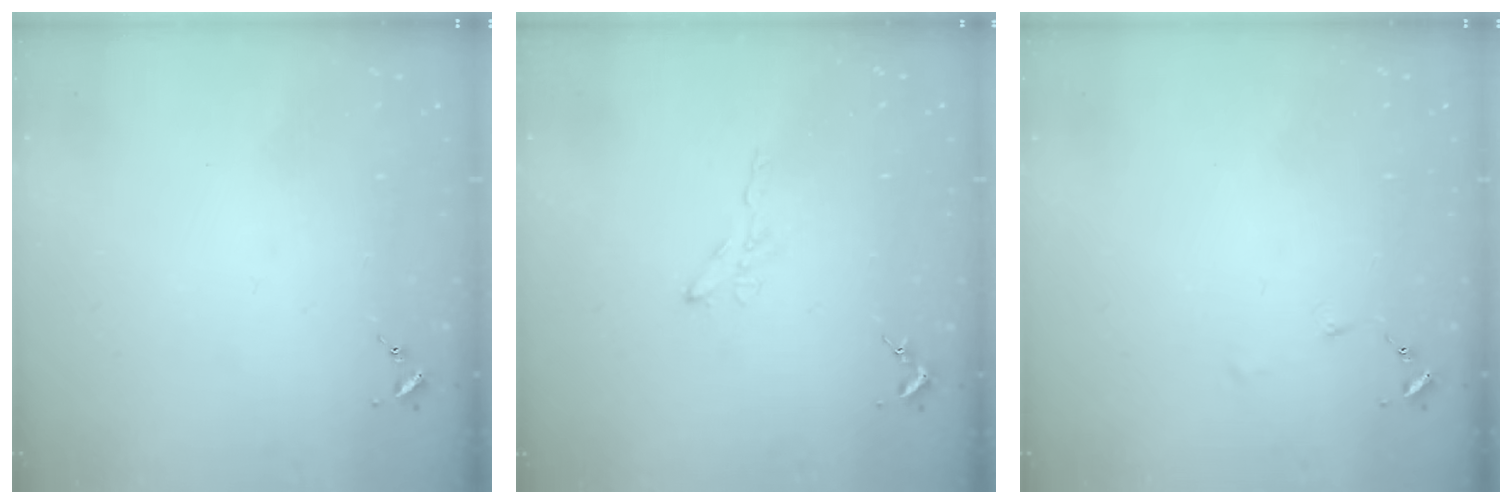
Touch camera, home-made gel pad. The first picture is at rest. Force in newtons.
{"total": 4.7, "press": 4.6, "slide": 0.6}
{"total": 0.0}